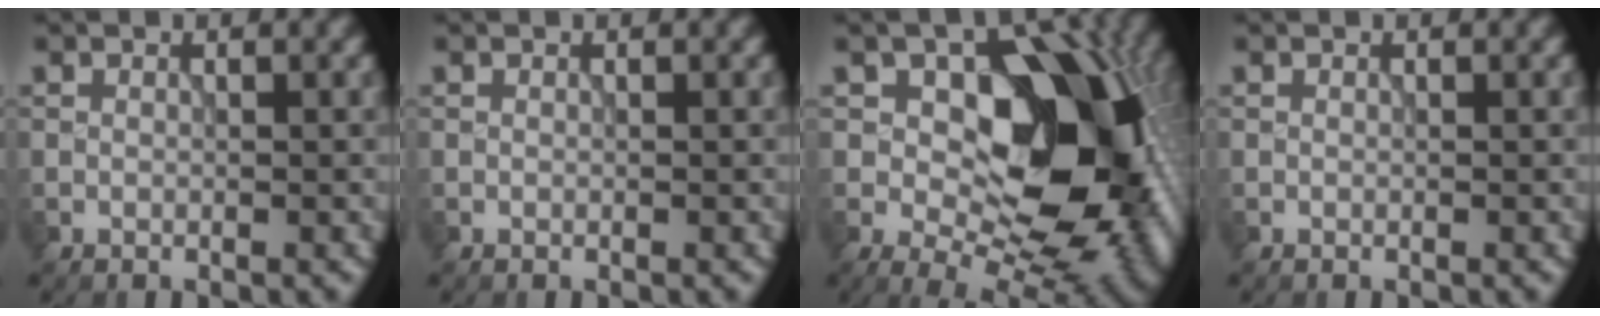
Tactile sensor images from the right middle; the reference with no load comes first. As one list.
[{"total": 0.0}, {"total": 16.3, "force": [1.0, 10.0, 12.8], "torque": [-0.142, 0.009, 0.012]}, {"total": 0.0}]